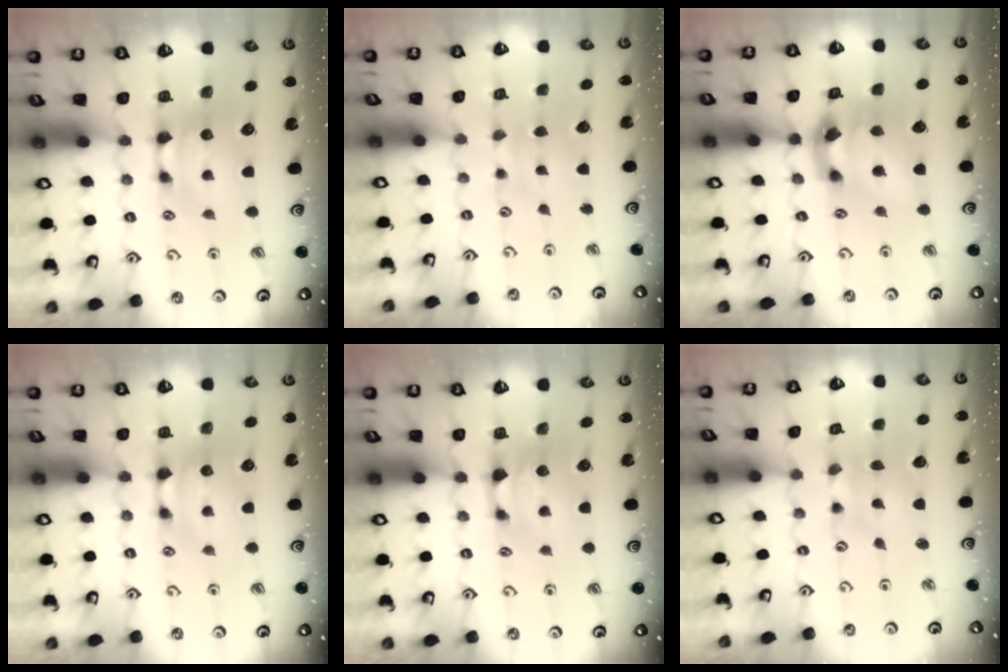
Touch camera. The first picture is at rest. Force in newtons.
{"total": 1.8, "press": 1.8, "slide": 0.1}
{"total": 5.3, "press": 4.8, "slide": 2.1}
{"total": 0.0}
{"total": 0.9, "press": 0.7, "slide": 0.6}
{"total": 4.1, "press": 4.1, "slide": 0.6}